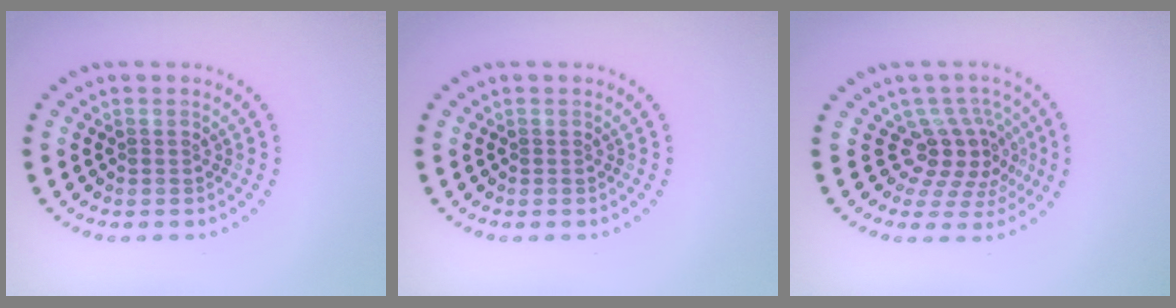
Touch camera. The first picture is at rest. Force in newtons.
{"total": 0.0}
{"total": 4.0, "press": 2.7, "slide": 2.9}